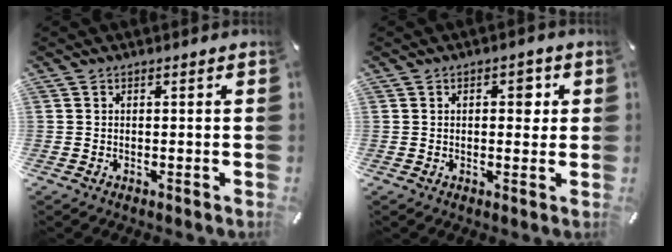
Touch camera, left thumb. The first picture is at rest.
{"total": 4.0, "force": [0.9, 2.2, 3.2], "torque": [-0.026, -0.006, 0.004]}